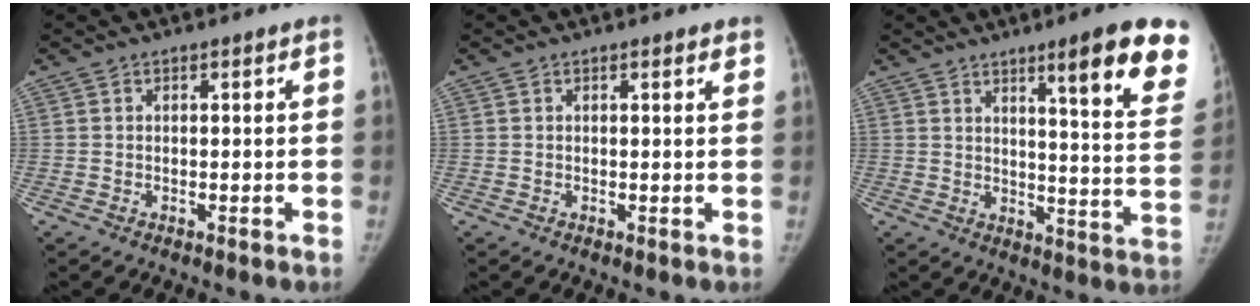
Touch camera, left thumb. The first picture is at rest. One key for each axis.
{"total": 1.4, "fx": 1.1, "fy": 0.4, "fz": 0.9, "tx": -0.008, "ty": -0.002, "tz": 0.011}
{"total": 17.0, "fx": 10.1, "fy": 2.6, "fz": 13.5, "tx": -0.137, "ty": -0.055, "tz": 0.130}